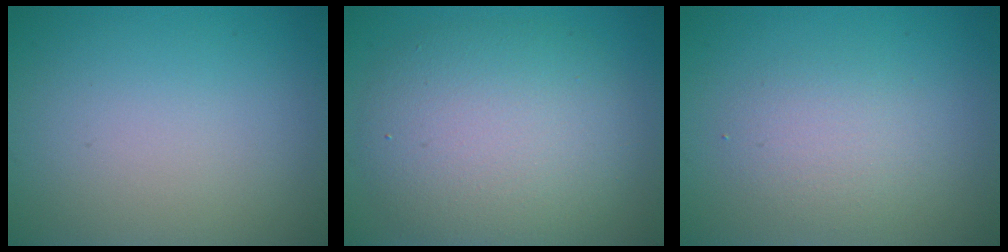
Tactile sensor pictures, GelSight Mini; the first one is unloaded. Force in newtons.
{"total": 7.5, "press": 7.5, "slide": 0.2}
{"total": 2.5, "press": 2.5, "slide": 0.1}